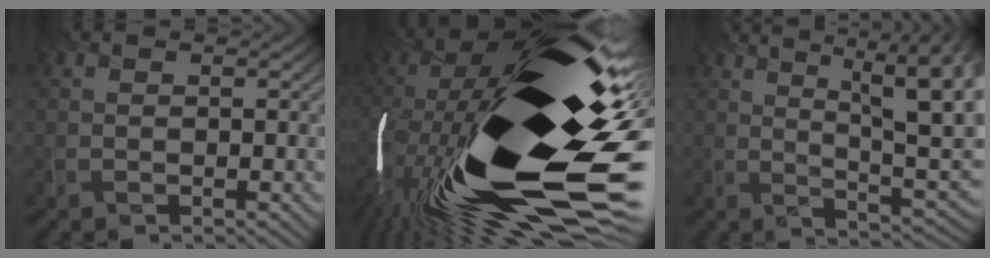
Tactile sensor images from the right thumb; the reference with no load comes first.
{"total": 22.7, "force": [-3.9, 7.3, 21.1], "torque": [-0.414, -0.032, -0.080]}
{"total": 17.1, "force": [6.3, 5.6, 14.8], "torque": [-0.209, 0.038, 0.112]}